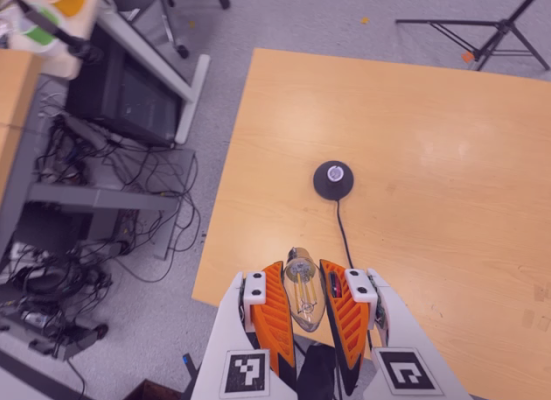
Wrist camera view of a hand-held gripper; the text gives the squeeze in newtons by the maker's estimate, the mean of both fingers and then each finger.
{"total": 22.4, "left": 24.9, "right": 19.8}